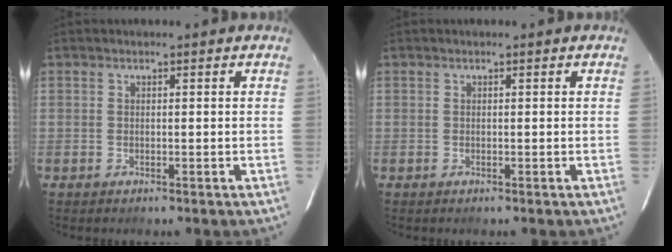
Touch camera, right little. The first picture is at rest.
{"total": 0.0}